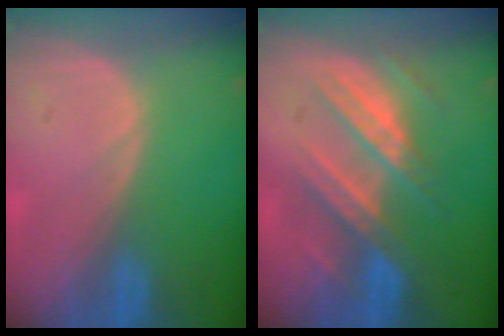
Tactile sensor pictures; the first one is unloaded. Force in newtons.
{"total": 7.5, "press": 7.5, "slide": 0.5}